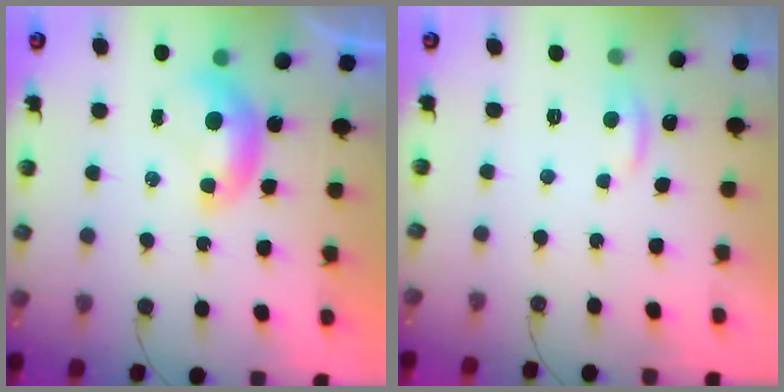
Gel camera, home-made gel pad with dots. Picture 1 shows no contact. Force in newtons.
{"total": 1.1, "press": 1.1, "slide": 0.4}